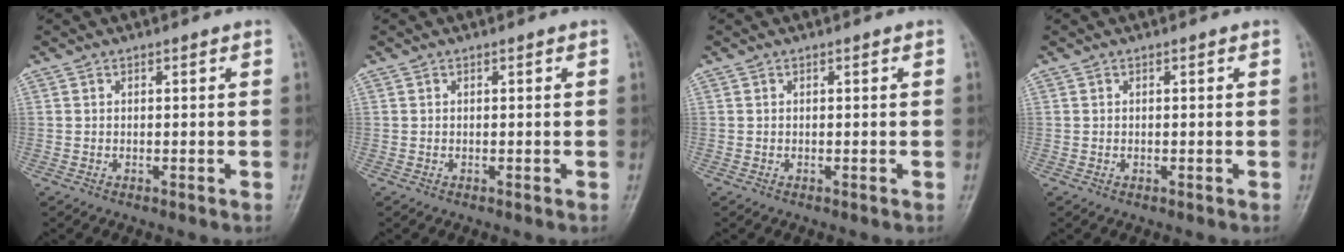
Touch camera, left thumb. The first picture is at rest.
{"total": 0.0}
{"total": 0.0}
{"total": 0.8, "force": [0.0, 0.4, 0.7], "torque": [-0.008, 0.009, 0.001]}